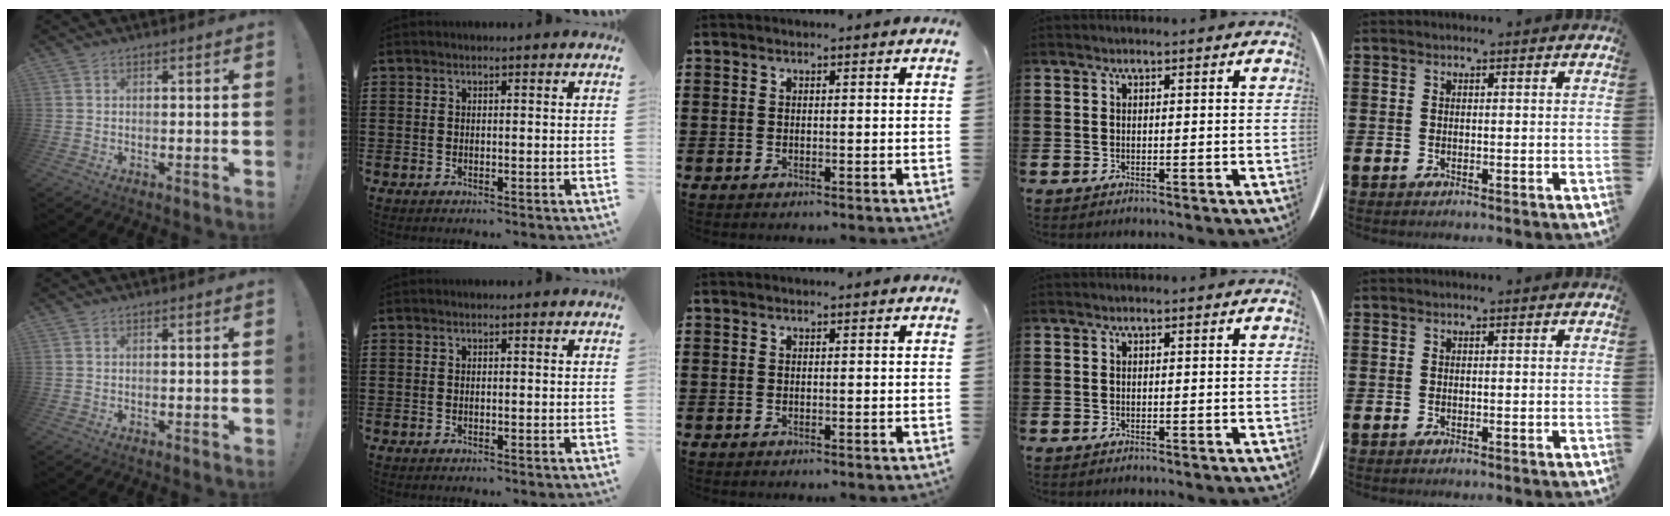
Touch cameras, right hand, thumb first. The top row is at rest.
{}